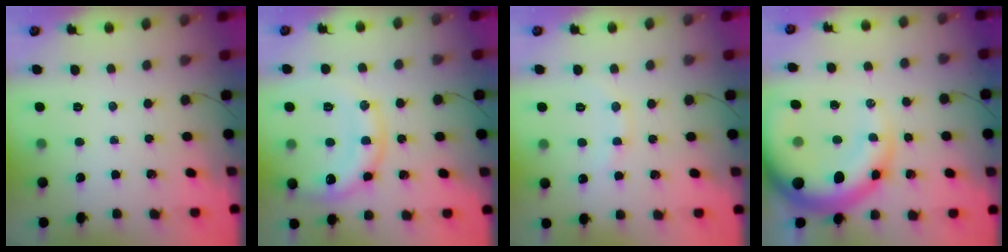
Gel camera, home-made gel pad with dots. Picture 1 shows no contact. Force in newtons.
{"total": 14.3, "press": 14.3, "slide": 1.3}
{"total": 7.2, "press": 7.0, "slide": 1.6}
{"total": 16.3, "press": 15.6, "slide": 4.7}